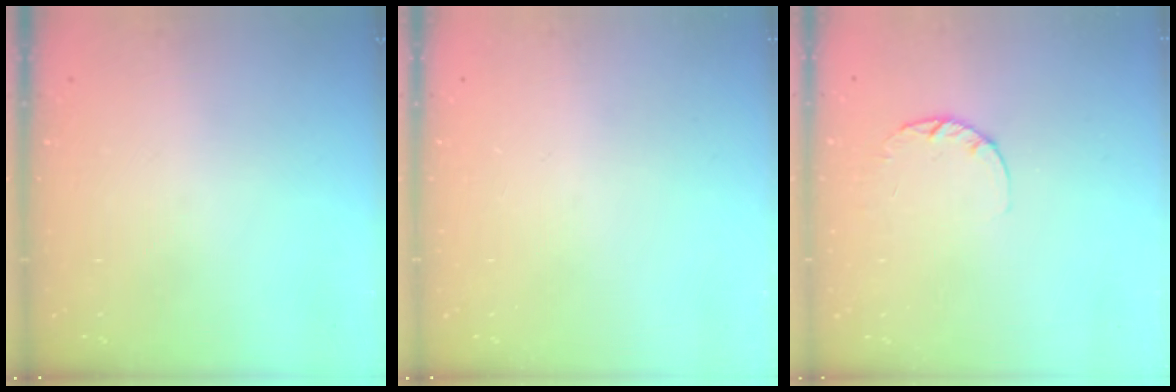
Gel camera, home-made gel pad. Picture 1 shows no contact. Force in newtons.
{"total": 0.0}
{"total": 2.6, "press": 2.5, "slide": 0.4}